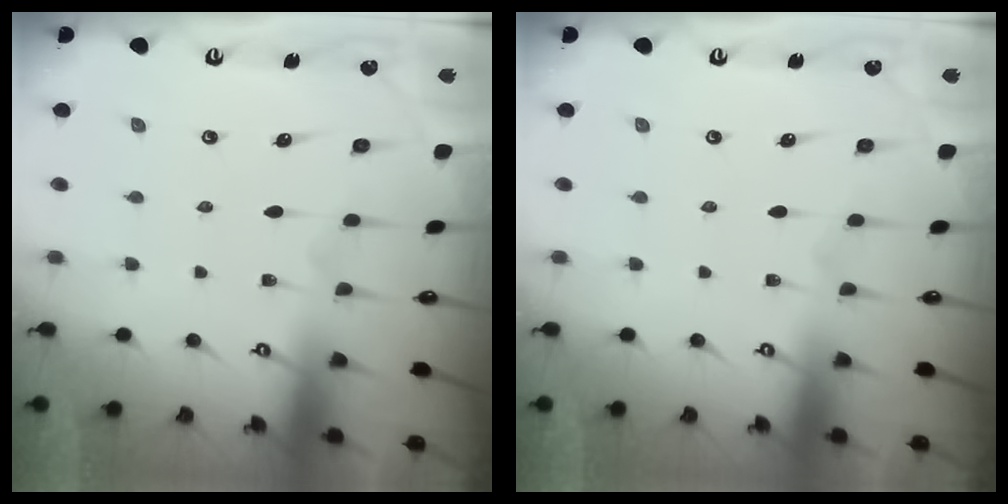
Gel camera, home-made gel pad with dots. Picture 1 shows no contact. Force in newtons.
{"total": 0.0}